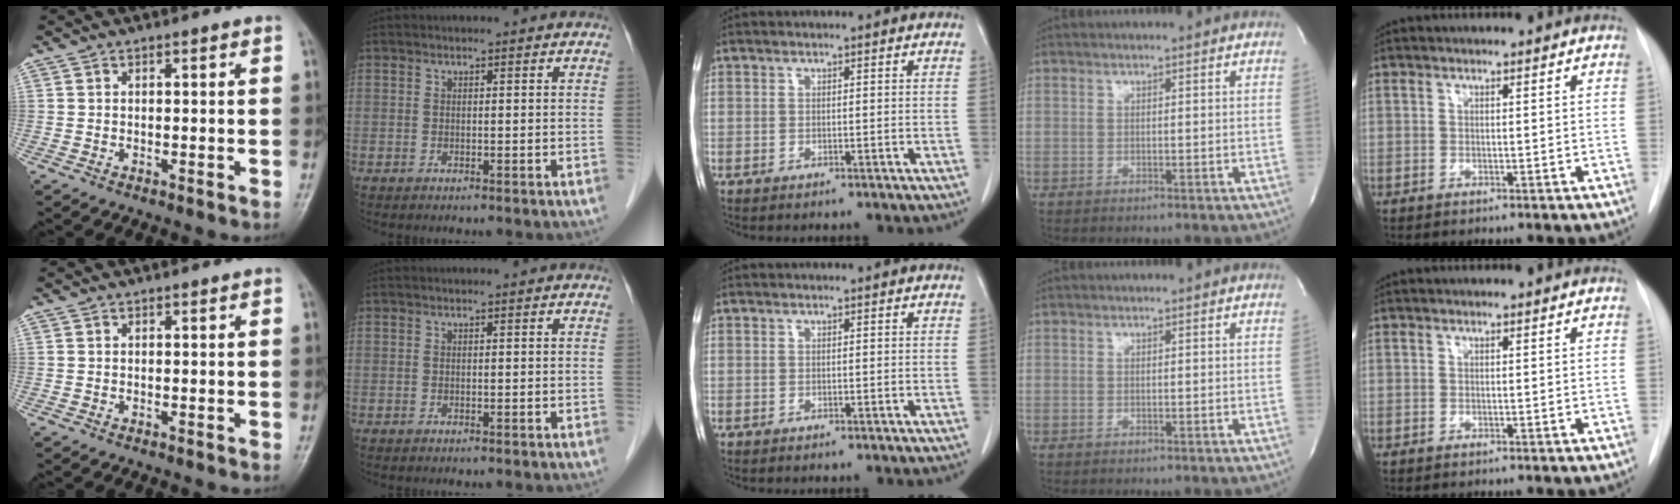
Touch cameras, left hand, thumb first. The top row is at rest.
{}